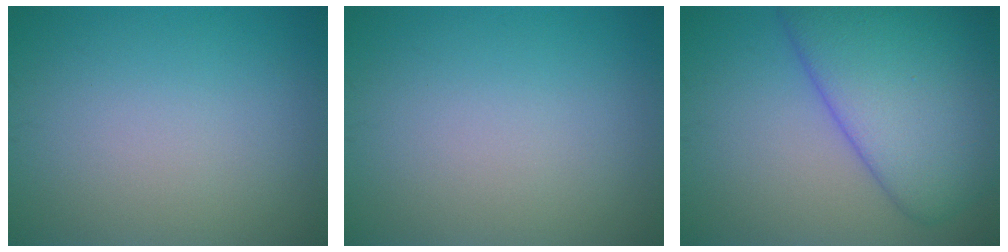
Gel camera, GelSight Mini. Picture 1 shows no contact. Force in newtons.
{"total": 0.0}
{"total": 10.4, "press": 10.4, "slide": 0.2}